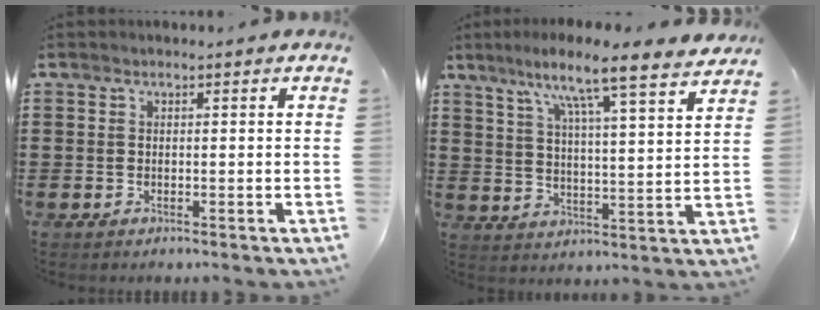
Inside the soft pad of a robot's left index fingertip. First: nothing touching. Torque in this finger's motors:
{"motor_torque": [2.14, 0.00, 0.76, 0.21]}